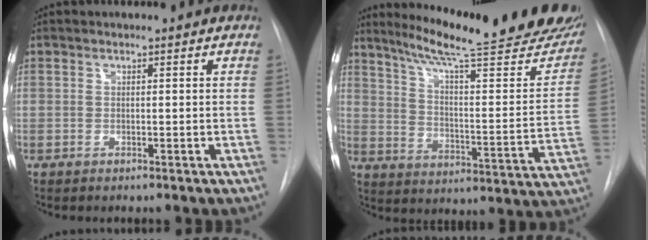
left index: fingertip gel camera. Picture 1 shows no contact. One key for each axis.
{"total": 27.2, "fx": 22.9, "fy": 2.9, "fz": 14.4, "tx": -0.214, "ty": -0.061, "tz": 0.301}